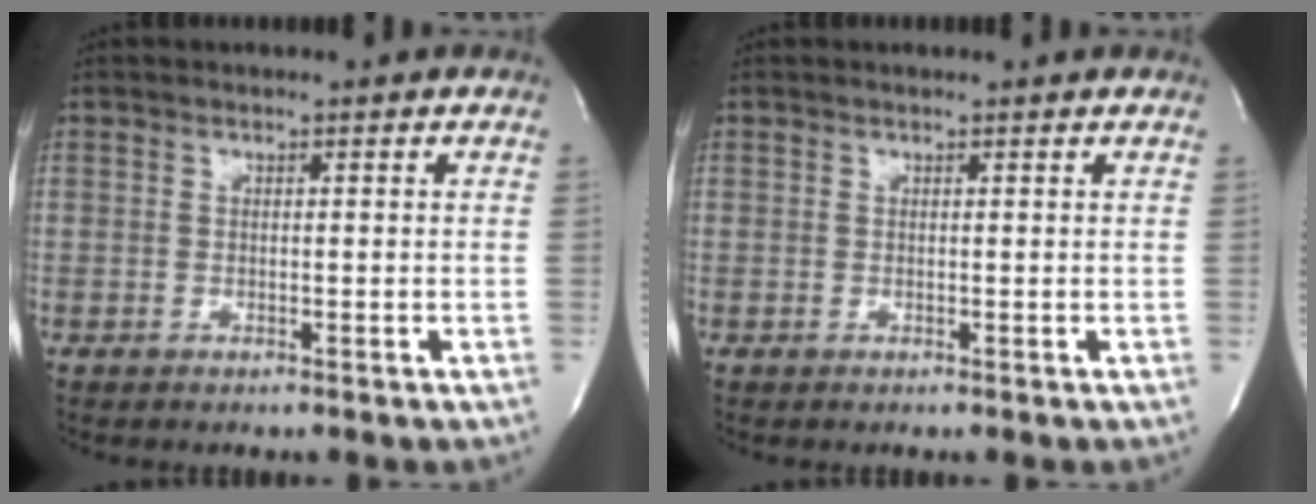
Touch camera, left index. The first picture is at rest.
{"total": 1.4, "force": [1.3, 0.0, 0.4], "torque": [-0.011, 0.007, 0.015]}